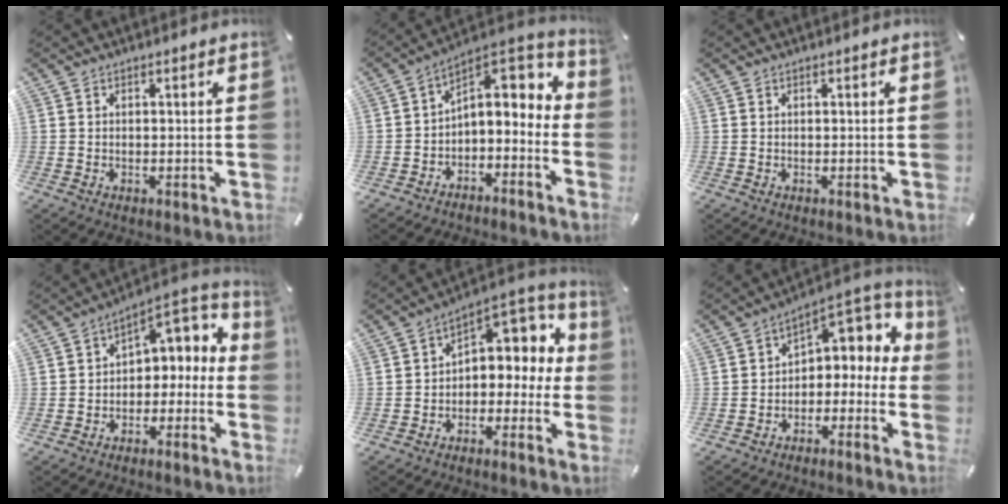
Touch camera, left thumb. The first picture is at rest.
{"total": 7.5, "force": [1.8, 5.2, 5.0], "torque": [-0.052, -0.025, 0.028]}
{"total": 0.0}
{"total": 6.0, "force": [0.4, 5.0, 3.2], "torque": [-0.042, -0.012, 0.004]}
{"total": 6.9, "force": [2.0, 5.6, 3.5], "torque": [-0.046, -0.022, 0.037]}
{"total": 5.9, "force": [1.7, 4.9, 2.9], "torque": [-0.042, -0.022, 0.031]}